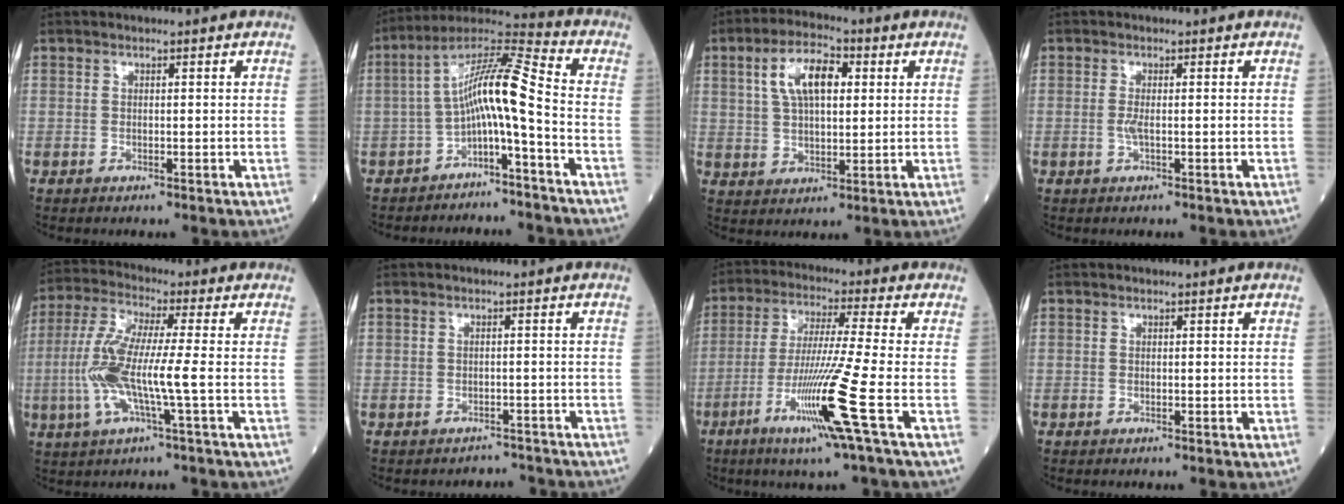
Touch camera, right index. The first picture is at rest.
{"total": 10.1, "force": [-2.5, 0.8, 9.8], "torque": [-0.176, 0.039, -0.048]}
{"total": 9.2, "force": [3.0, 4.0, 7.7], "torque": [-0.147, 0.019, 0.053]}
{"total": 1.4, "force": [-0.2, 0.1, 1.4], "torque": [-0.033, -0.002, -0.005]}
{"total": 10.7, "force": [-1.7, 0.5, 10.5], "torque": [-0.228, 0.004, -0.043]}
{"total": 3.2, "force": [-3.1, 0.9, -0.3], "torque": [0.007, 0.005, -0.037]}
{"total": 12.7, "force": [-5.0, -2.3, 11.5], "torque": [-0.224, -0.031, -0.098]}
{"total": 0.0}